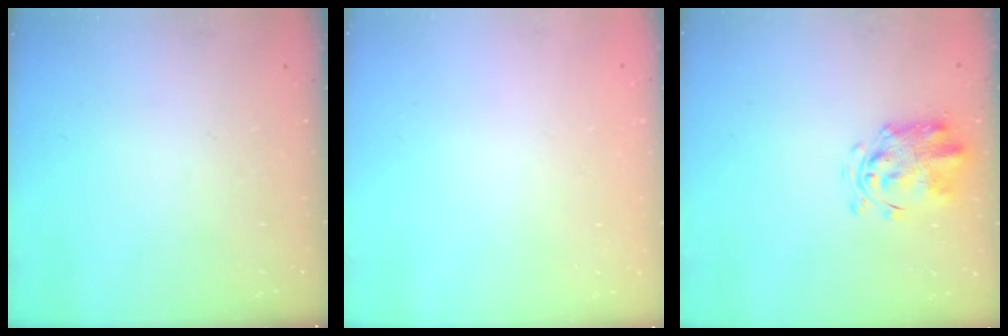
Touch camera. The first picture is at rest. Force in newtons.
{"total": 1.8, "press": 1.8, "slide": 0.2}
{"total": 4.2, "press": 4.0, "slide": 1.1}